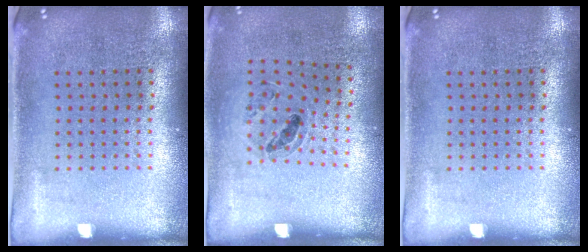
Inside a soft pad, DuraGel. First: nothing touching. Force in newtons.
{"total": 1.0, "press": 0.8, "slide": 0.5}
{"total": 0.0}